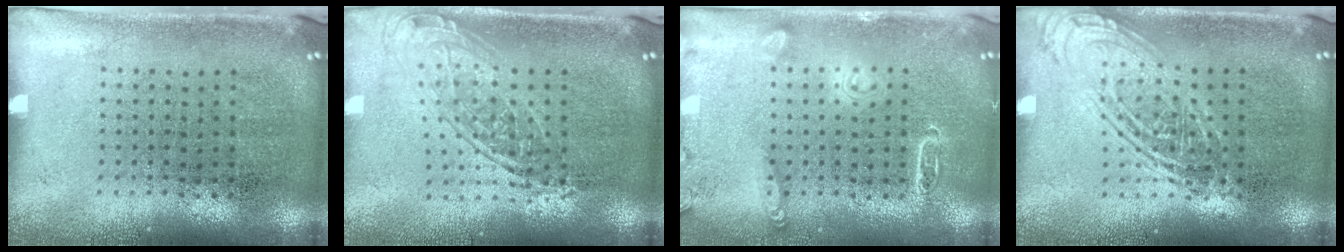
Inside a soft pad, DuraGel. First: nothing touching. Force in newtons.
{"total": 1.8, "press": 1.4, "slide": 1.1}
{"total": 2.5, "press": 2.5, "slide": 0.3}
{"total": 2.5, "press": 2.5, "slide": 0.3}